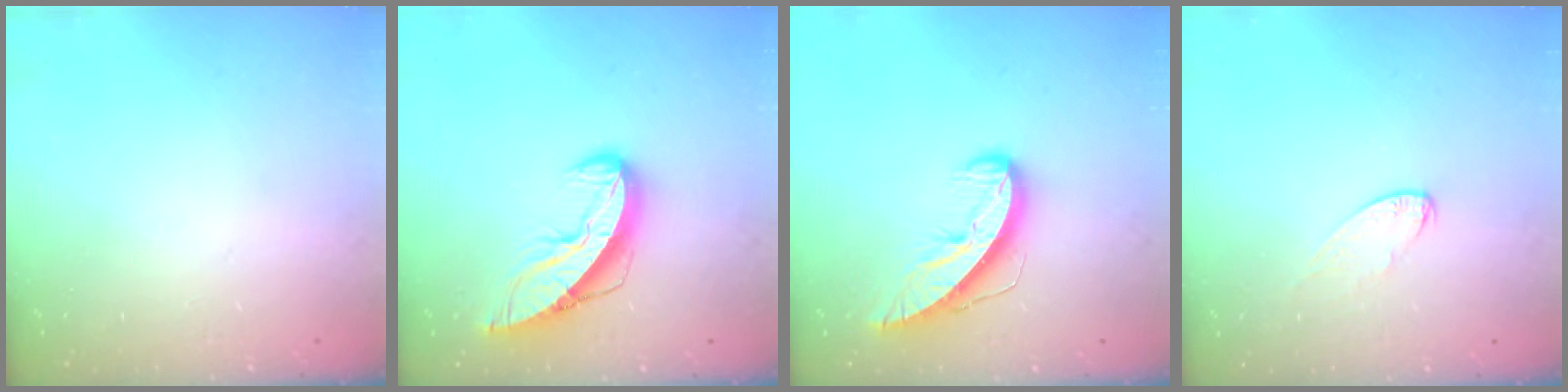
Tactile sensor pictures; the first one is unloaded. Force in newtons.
{"total": 9.6, "press": 9.6, "slide": 0.8}
{"total": 9.7, "press": 9.6, "slide": 0.7}
{"total": 5.2, "press": 5.2, "slide": 0.5}